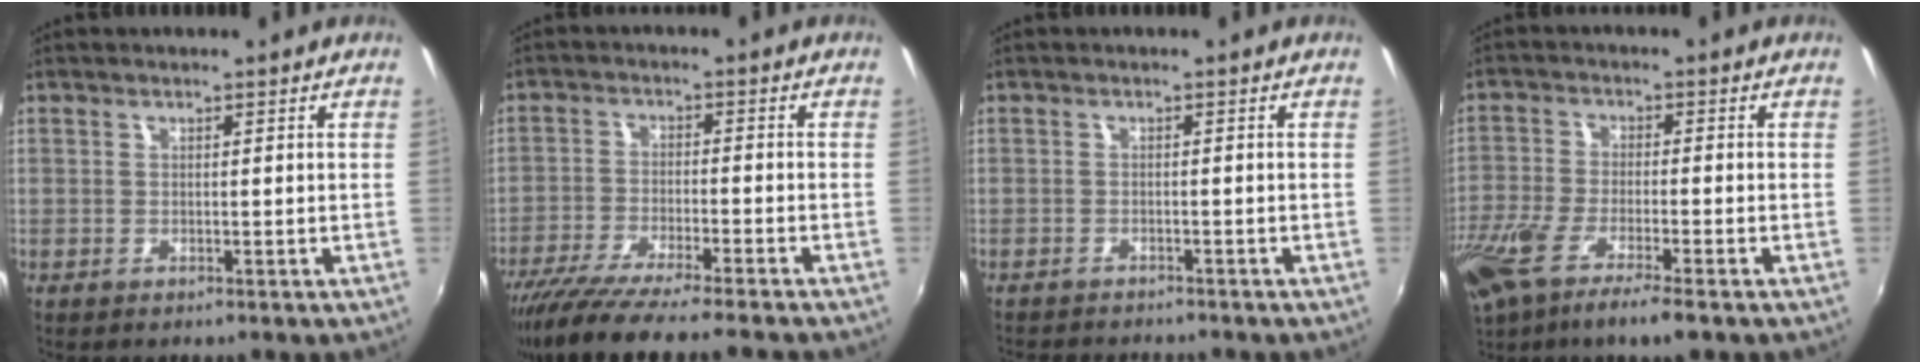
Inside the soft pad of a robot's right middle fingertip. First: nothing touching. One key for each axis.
{"total": 12.5, "fx": -10.7, "fy": -0.2, "fz": 6.4, "tx": -0.130, "ty": -0.037, "tz": -0.179}
{"total": 5.5, "fx": -5.2, "fy": 1.0, "fz": 1.6, "tx": -0.045, "ty": -0.015, "tz": -0.079}
{"total": 11.8, "fx": -7.8, "fy": 2.3, "fz": 8.5, "tx": -0.194, "ty": -0.045, "tz": -0.151}